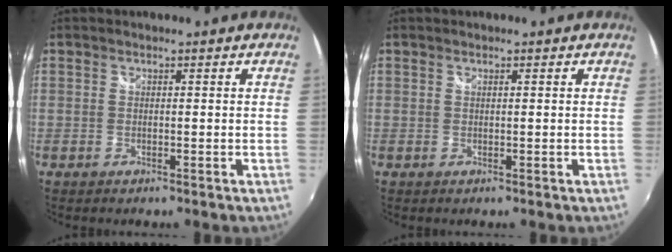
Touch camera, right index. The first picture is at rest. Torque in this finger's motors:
{"motor_torque": [-0.20, -0.08, 0.09, 0.01]}